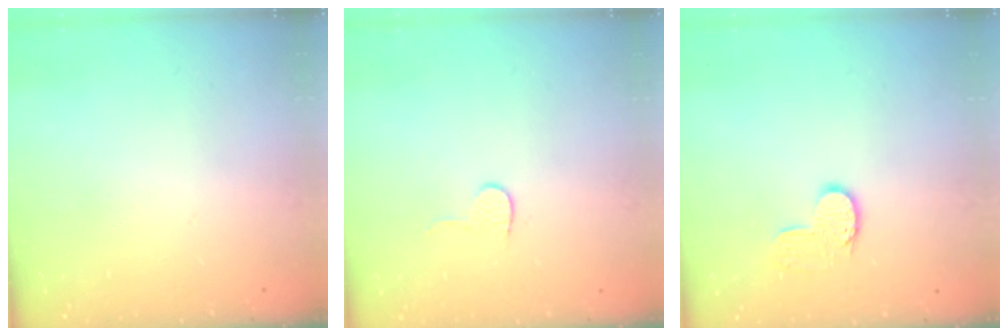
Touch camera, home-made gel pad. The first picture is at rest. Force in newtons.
{"total": 4.0, "press": 4.0, "slide": 0.4}
{"total": 6.8, "press": 6.8, "slide": 0.3}